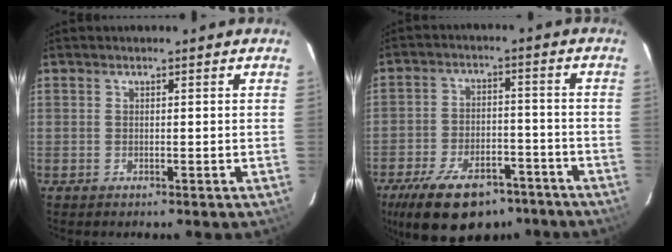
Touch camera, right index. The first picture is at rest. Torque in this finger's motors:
{"motor_torque": [1.40, -0.74, 0.37, 0.03]}